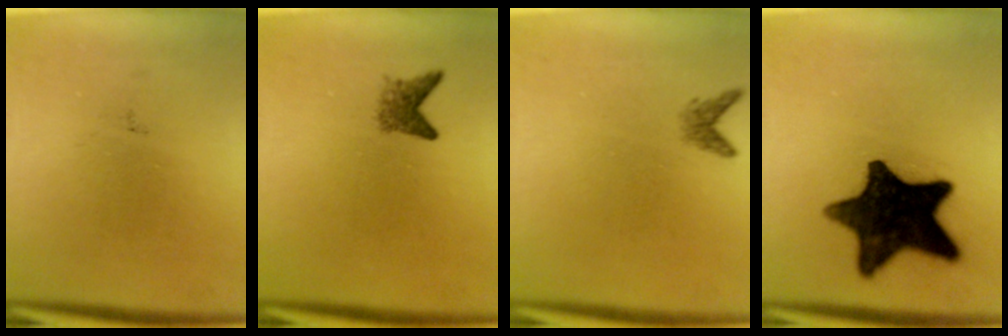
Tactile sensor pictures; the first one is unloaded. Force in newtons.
{"total": 2.2}
{"total": 1.4}
{"total": 15.5}